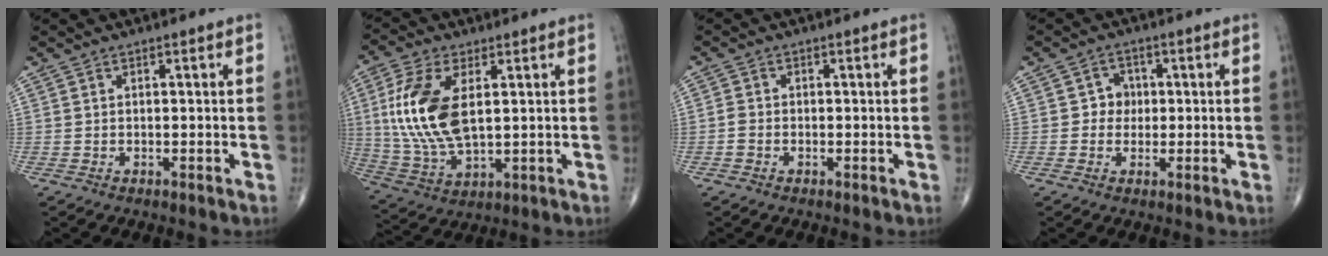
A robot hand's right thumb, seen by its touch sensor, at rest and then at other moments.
{"total": 15.2, "force": [2.7, 7.6, 12.9], "torque": [-0.277, -0.009, 0.060]}
{"total": 1.6, "force": [-0.7, 1.2, 0.8], "torque": [-0.017, 0.007, -0.015]}
{"total": 3.5, "force": [0.1, 3.2, 1.3], "torque": [0.008, 0.010, -0.006]}